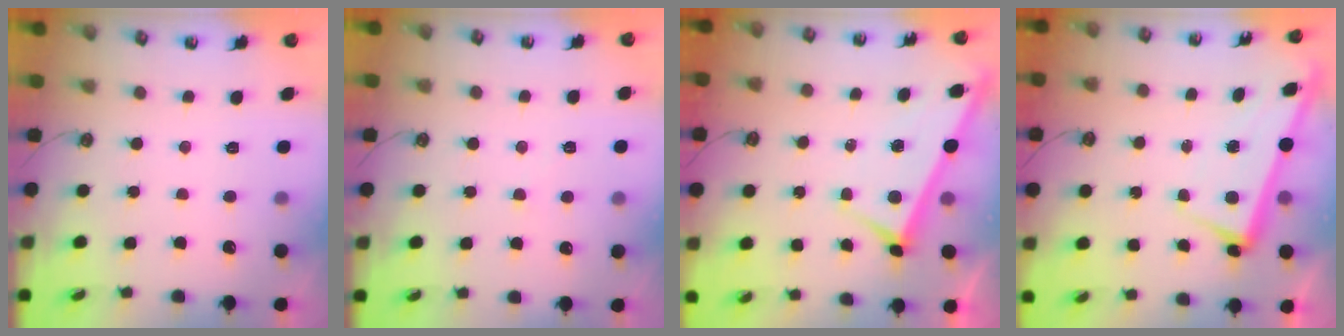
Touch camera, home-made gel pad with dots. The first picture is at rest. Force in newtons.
{"total": 2.2, "press": 2.1, "slide": 0.3}
{"total": 3.6, "press": 3.6, "slide": 0.2}
{"total": 2.3, "press": 2.2, "slide": 0.7}